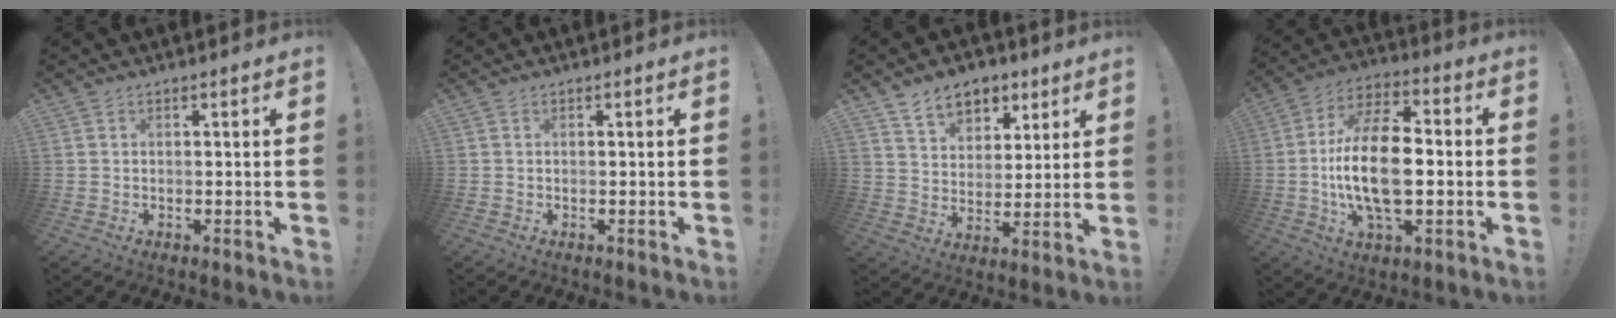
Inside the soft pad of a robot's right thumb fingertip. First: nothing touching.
{"total": 0.0}
{"total": 10.0, "force": [6.6, 6.8, 3.2], "torque": [-0.045, -0.043, 0.127]}
{"total": 18.7, "force": [-2.3, 9.4, 16.0], "torque": [-0.304, 0.004, -0.043]}